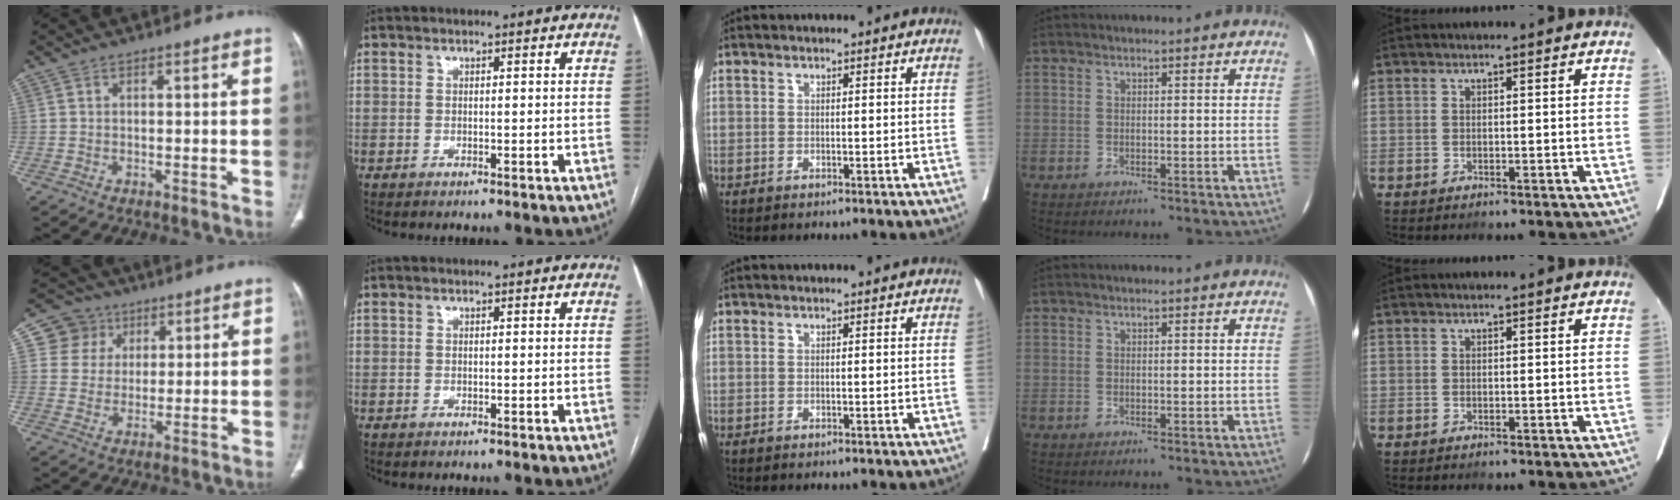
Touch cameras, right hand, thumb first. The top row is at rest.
{"thumb": {"total": 7.5, "force": [2.9, 6.9, 0.9], "torque": [0.019, -0.006, 0.049]}}